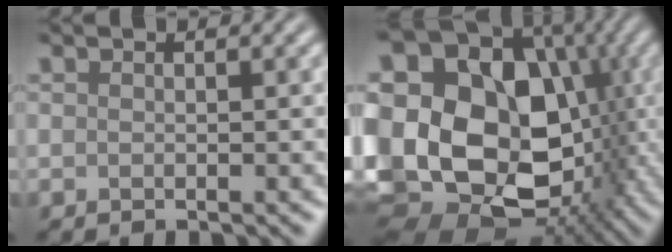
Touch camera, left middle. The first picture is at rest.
{"total": 21.8, "force": [0.2, 16.9, 13.8], "torque": [-0.267, 0.003, 0.008]}